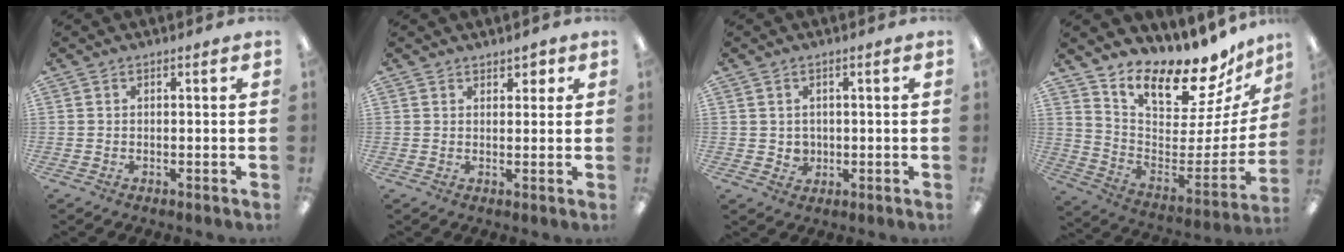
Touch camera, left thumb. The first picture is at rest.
{"total": 2.2, "force": [1.7, 1.3, 0.6], "torque": [0.003, -0.006, 0.027]}
{"total": 2.4, "force": [0.7, 2.1, 0.8], "torque": [-0.010, 0.001, 0.011]}
{"total": 16.1, "force": [14.0, 5.3, 5.9], "torque": [-0.095, -0.128, 0.239]}